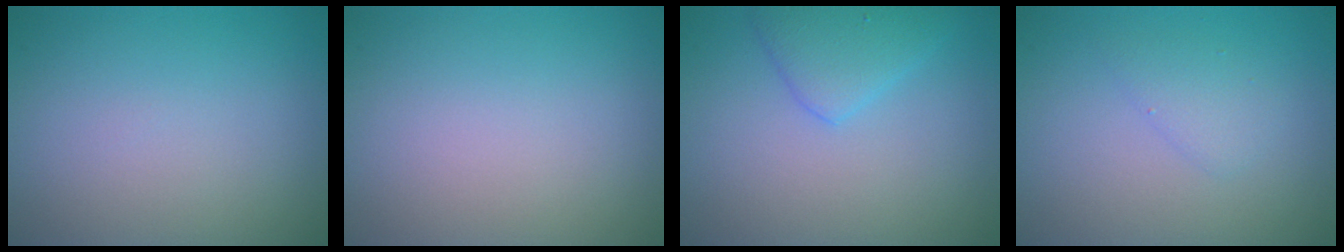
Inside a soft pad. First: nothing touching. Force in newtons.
{"total": 0.0}
{"total": 2.8, "press": 2.8, "slide": 0.2}
{"total": 1.5, "press": 1.5, "slide": 0.1}